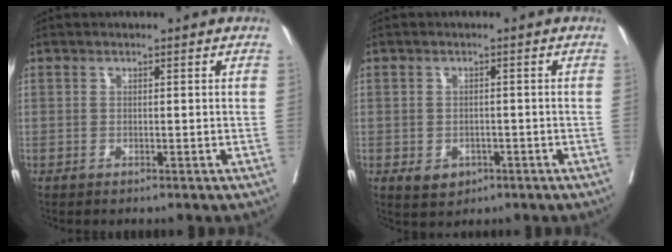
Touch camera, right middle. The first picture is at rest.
{"total": 3.1, "force": [-1.4, 2.4, 1.4], "torque": [-0.016, 0.002, -0.010]}